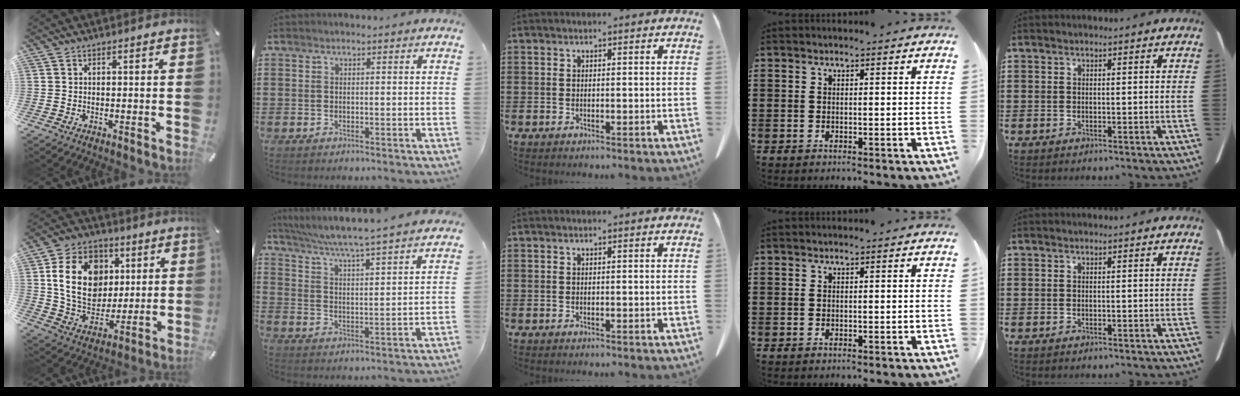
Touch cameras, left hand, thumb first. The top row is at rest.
{"thumb": {"total": 17.7, "force": [3.9, 13.9, 10.2], "torque": [-0.197, 0.004, 0.074]}, "index": {"total": 4.7, "force": [4.2, -1.0, 1.8], "torque": [-0.057, -0.044, 0.062]}}